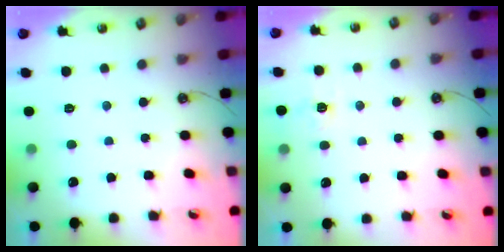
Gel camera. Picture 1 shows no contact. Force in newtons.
{"total": 5.5, "press": 5.5, "slide": 0.8}